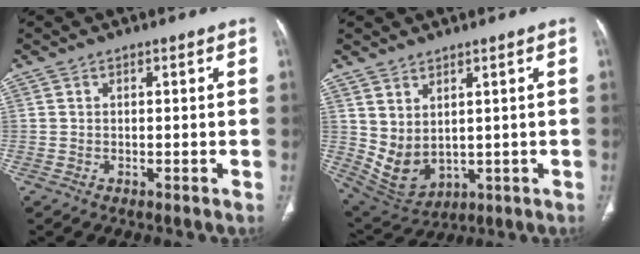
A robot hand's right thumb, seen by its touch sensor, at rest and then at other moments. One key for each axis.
{"total": 7.6, "fx": 2.1, "fy": 4.8, "fz": 5.5, "tx": -0.094, "ty": -0.019, "tz": 0.070}